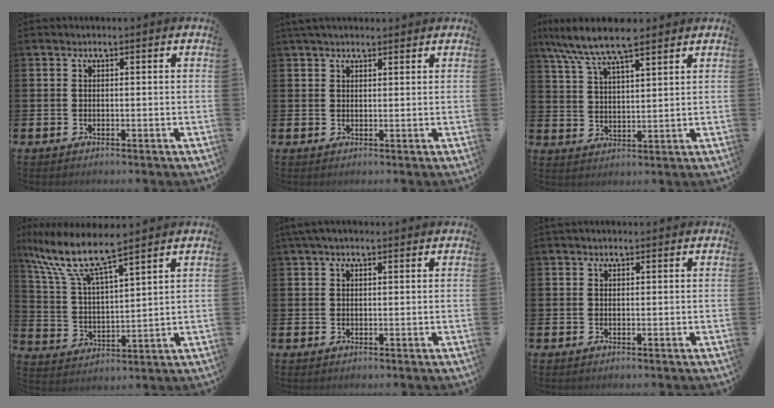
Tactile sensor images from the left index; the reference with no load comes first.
{"total": 2.4, "force": [2.1, 0.8, 0.7], "torque": [-0.003, -0.004, 0.036]}
{"total": 8.2, "force": [7.2, 1.5, 3.7], "torque": [-0.086, -0.025, 0.128]}
{"total": 9.0, "force": [7.7, 1.3, 4.5], "torque": [-0.118, -0.042, 0.131]}
{"total": 1.9, "force": [1.5, 0.5, 1.0], "torque": [-0.016, 0.004, 0.025]}
{"total": 0.8, "force": [0.7, 0.2, 0.2], "torque": [0.005, -0.001, 0.011]}